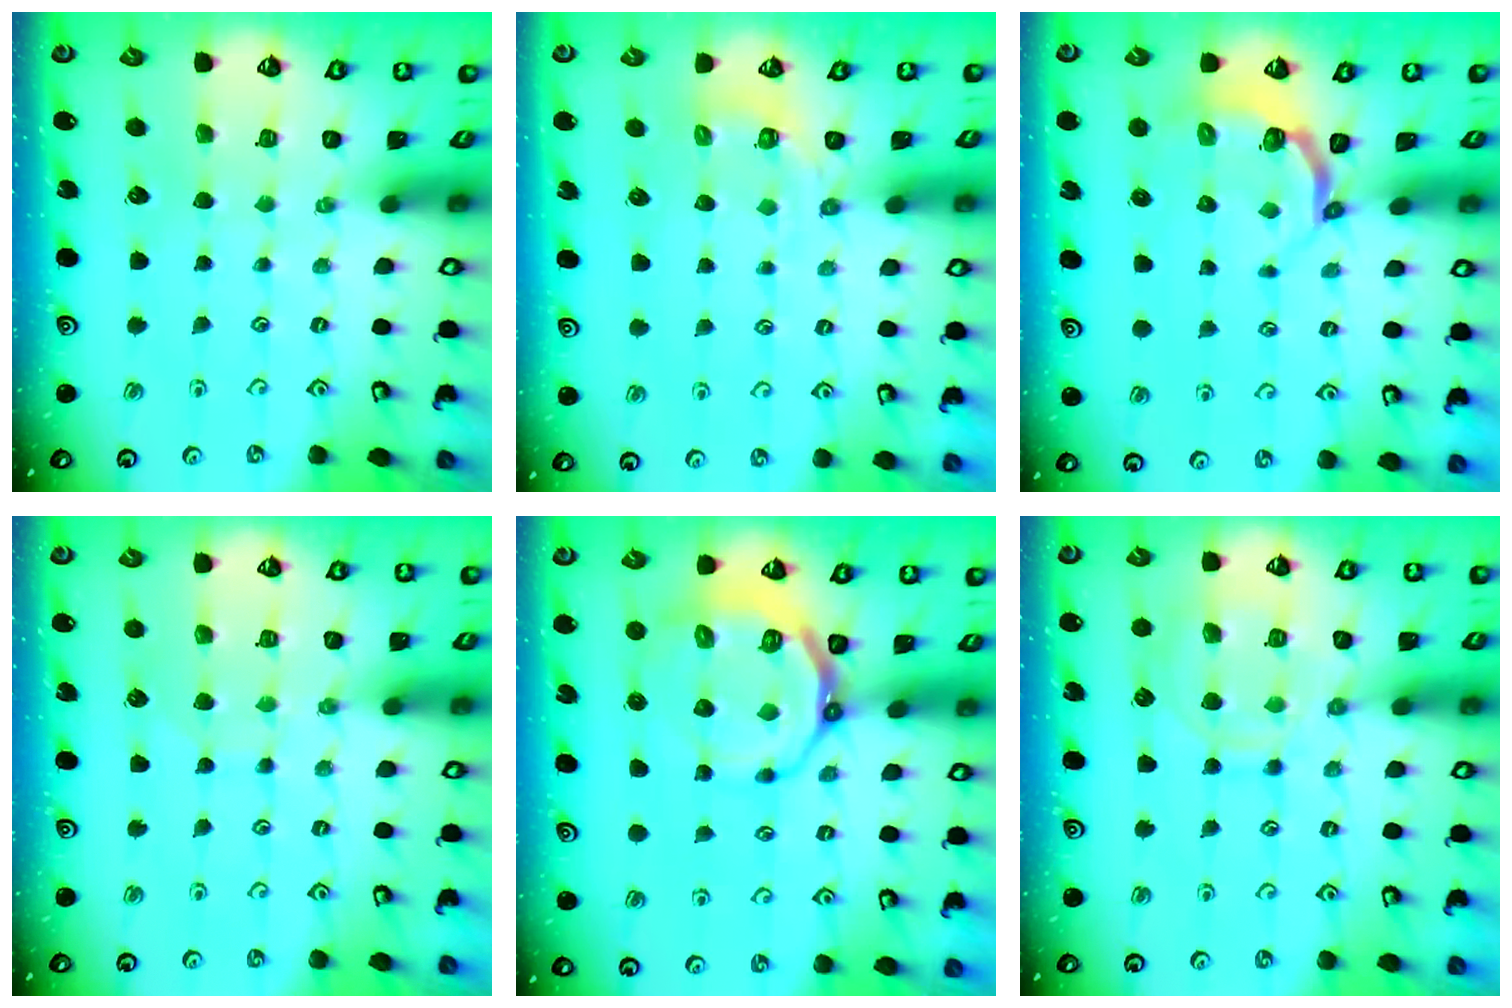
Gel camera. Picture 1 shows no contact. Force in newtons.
{"total": 3.8, "press": 3.2, "slide": 2.1}
{"total": 3.9, "press": 3.0, "slide": 2.6}
{"total": 5.6, "press": 5.6, "slide": 0.3}
{"total": 10.7, "press": 10.2, "slide": 3.4}
{"total": 12.5, "press": 12.5, "slide": 1.2}